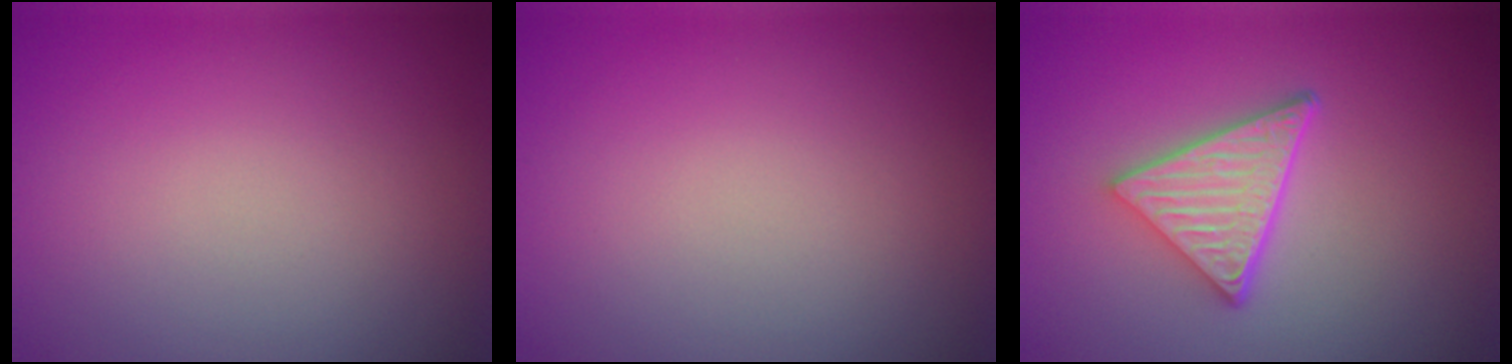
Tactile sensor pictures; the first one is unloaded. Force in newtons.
{"total": 0.0}
{"total": 4.9, "press": 3.7, "slide": 3.3}